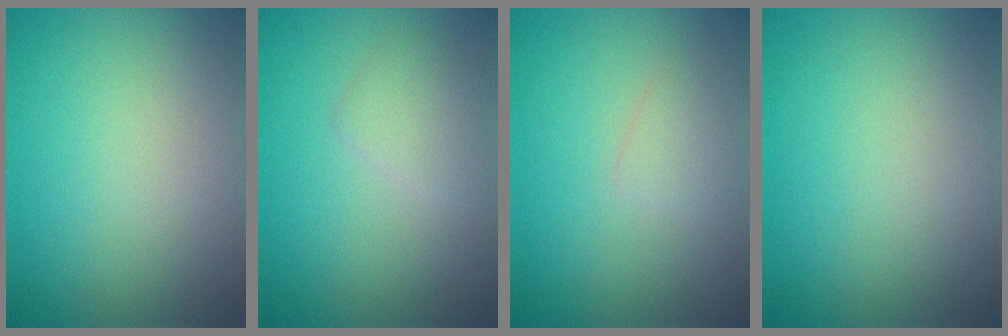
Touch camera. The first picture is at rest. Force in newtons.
{"total": 1.7, "press": 1.7, "slide": 0.2}
{"total": 1.2, "press": 1.2, "slide": 0.0}
{"total": 0.0}